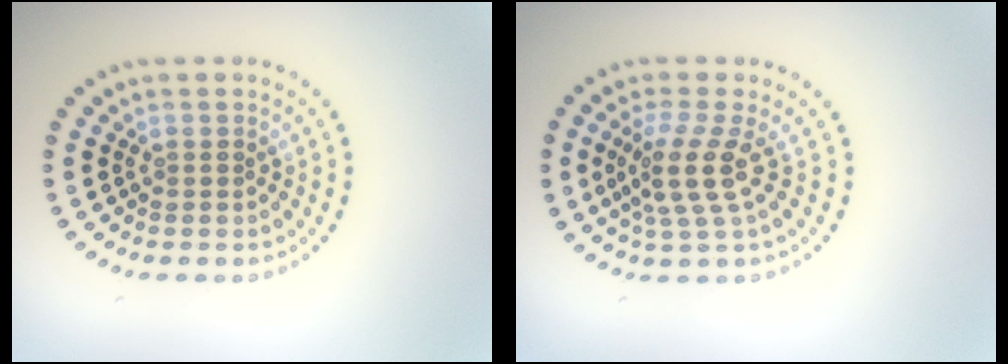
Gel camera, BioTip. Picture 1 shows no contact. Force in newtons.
{"total": 3.7, "press": 2.8, "slide": 2.4}